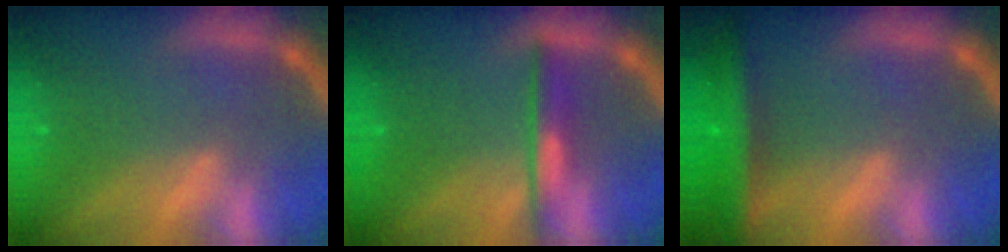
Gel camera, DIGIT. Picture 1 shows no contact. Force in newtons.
{"total": 3.0}
{"total": 5.5}